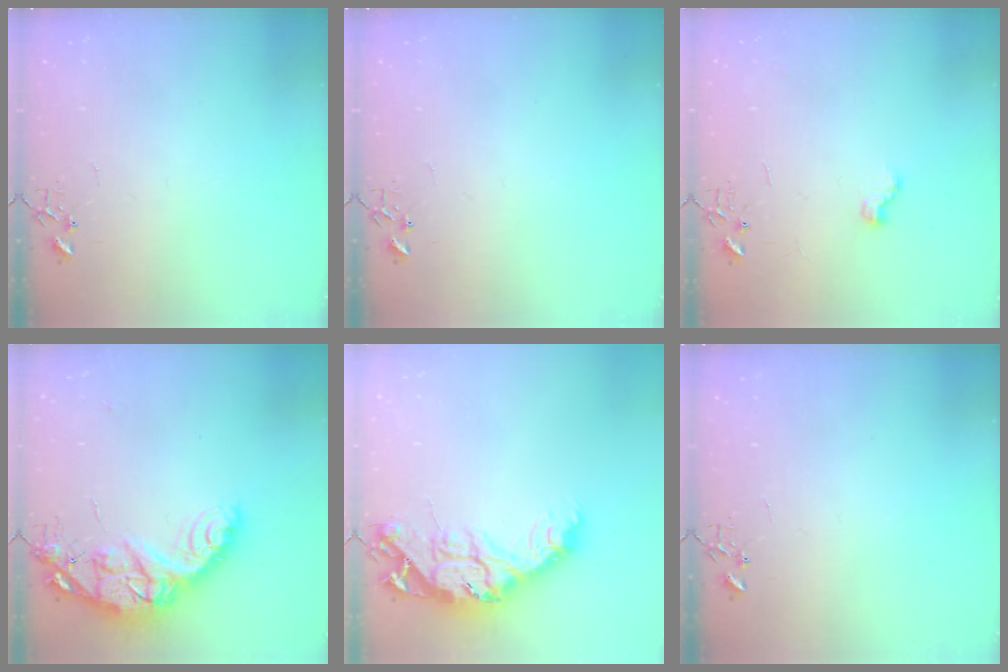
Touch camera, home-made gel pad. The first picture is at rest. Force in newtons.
{"total": 0.0}
{"total": 6.4, "press": 6.3, "slide": 0.6}
{"total": 17.5, "press": 17.4, "slide": 1.4}
{"total": 18.3, "press": 18.3, "slide": 1.4}
{"total": 0.0}